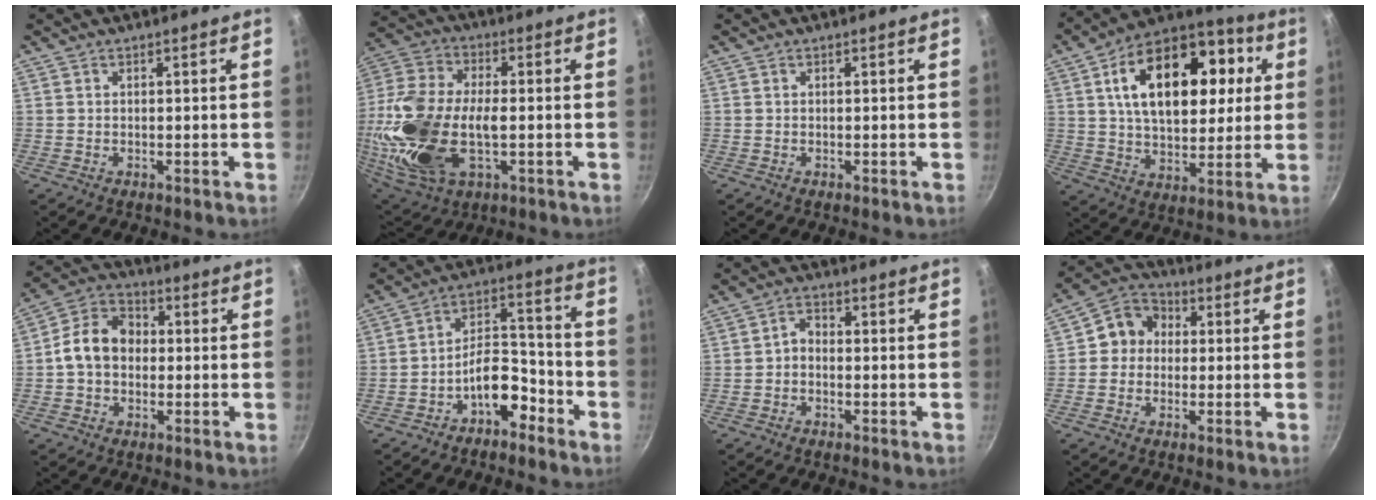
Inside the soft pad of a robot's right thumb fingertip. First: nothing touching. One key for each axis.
{"total": 23.5, "fx": -3.3, "fy": 12.2, "fz": 19.8, "tx": -0.442, "ty": -0.007, "tz": -0.048}
{"total": 0.0}
{"total": 24.0, "fx": 6.1, "fy": 13.9, "fz": 18.5, "tx": -0.257, "ty": 0.013, "tz": 0.091}
{"total": 10.3, "fx": -0.3, "fy": 8.0, "fz": 6.4, "tx": -0.101, "ty": 0.034, "tz": -0.017}
{"total": 9.4, "fx": -5.2, "fy": 5.0, "fz": 6.0, "tx": -0.080, "ty": 0.069, "tz": -0.094}
{"total": 2.9, "fx": -0.7, "fy": 2.0, "fz": 1.9, "tx": -0.022, "ty": 0.017, "tz": -0.024}
{"total": 8.0, "fx": 0.2, "fy": 7.0, "fz": 3.9, "tx": -0.039, "ty": 0.025, "tz": -0.012}